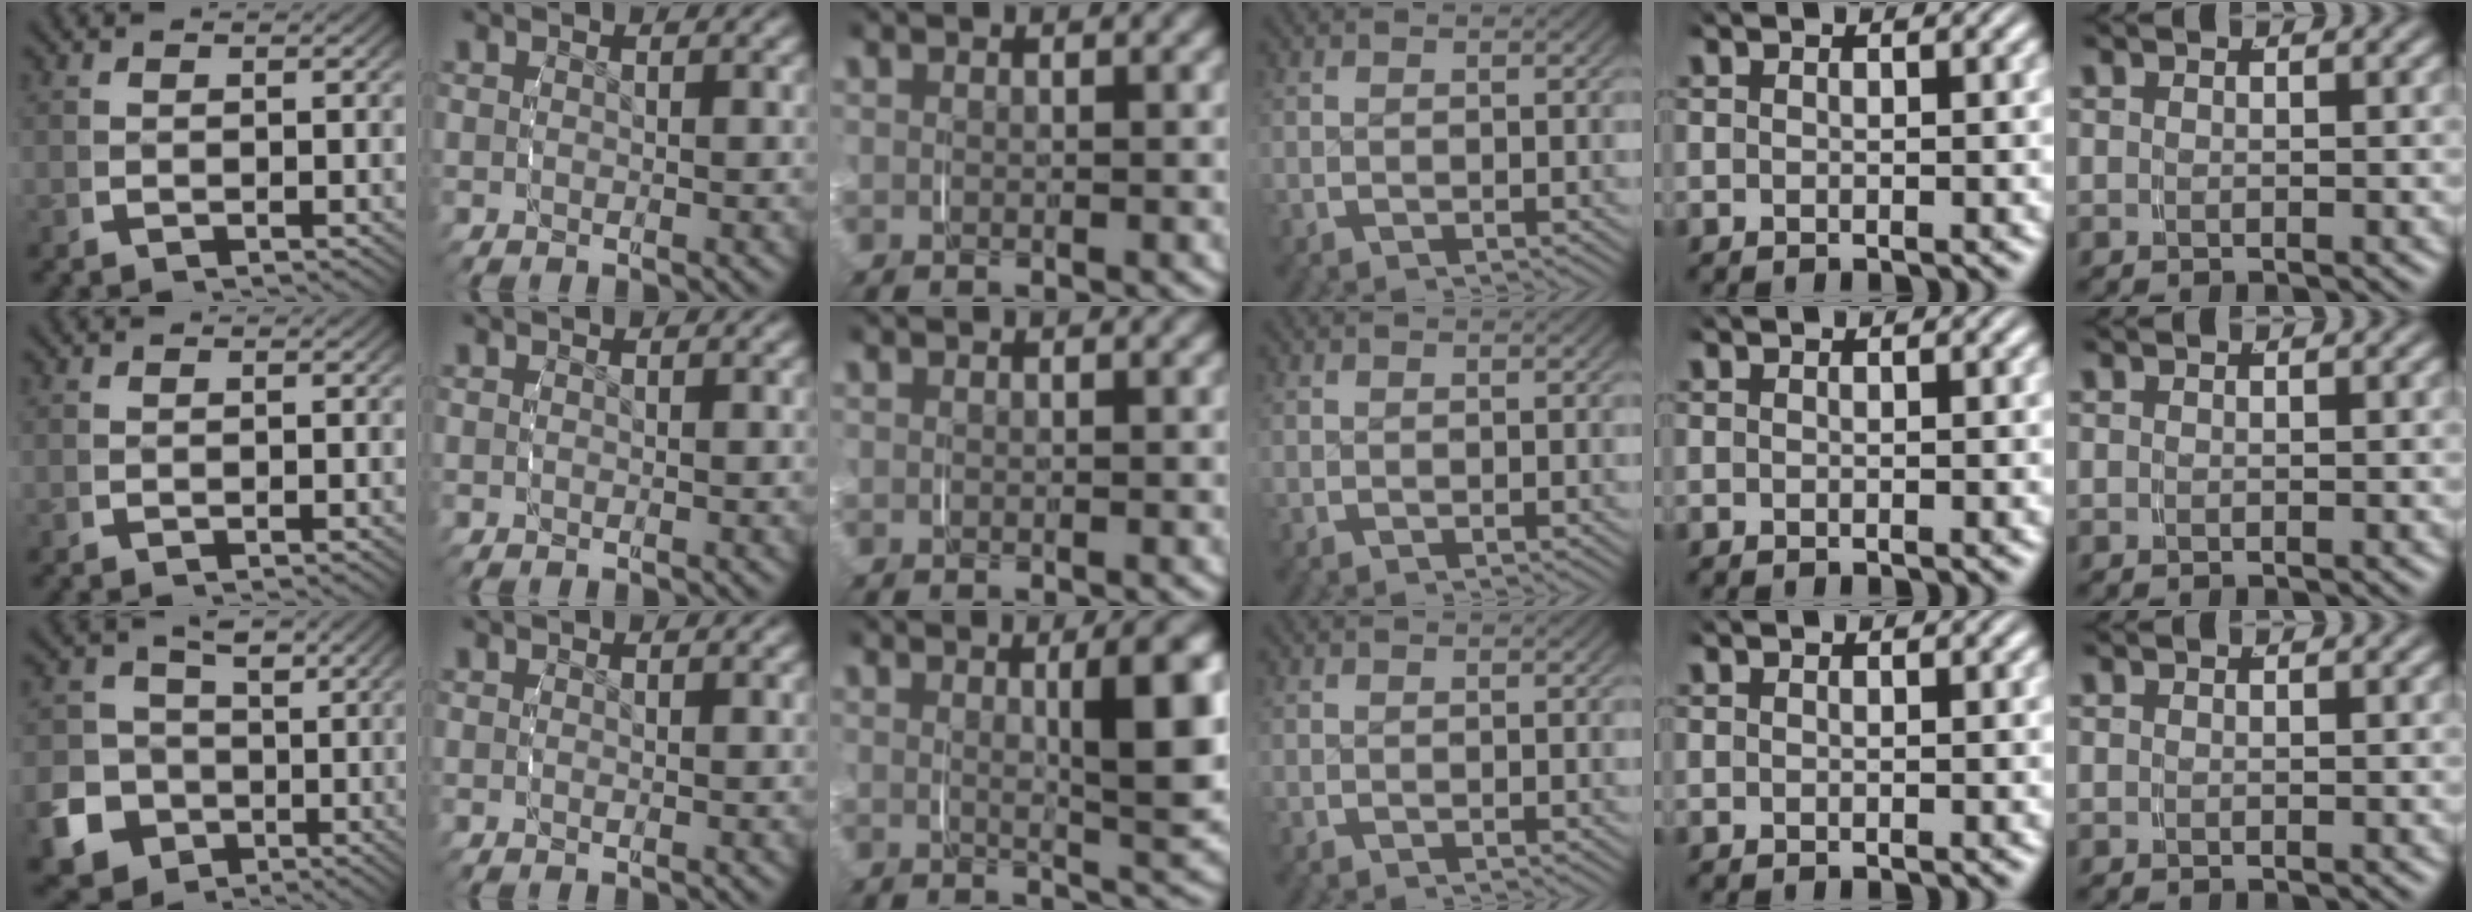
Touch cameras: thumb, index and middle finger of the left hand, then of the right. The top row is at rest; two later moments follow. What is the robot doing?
{"motion": "grasp_and_lifting", "object": "ribbon"}